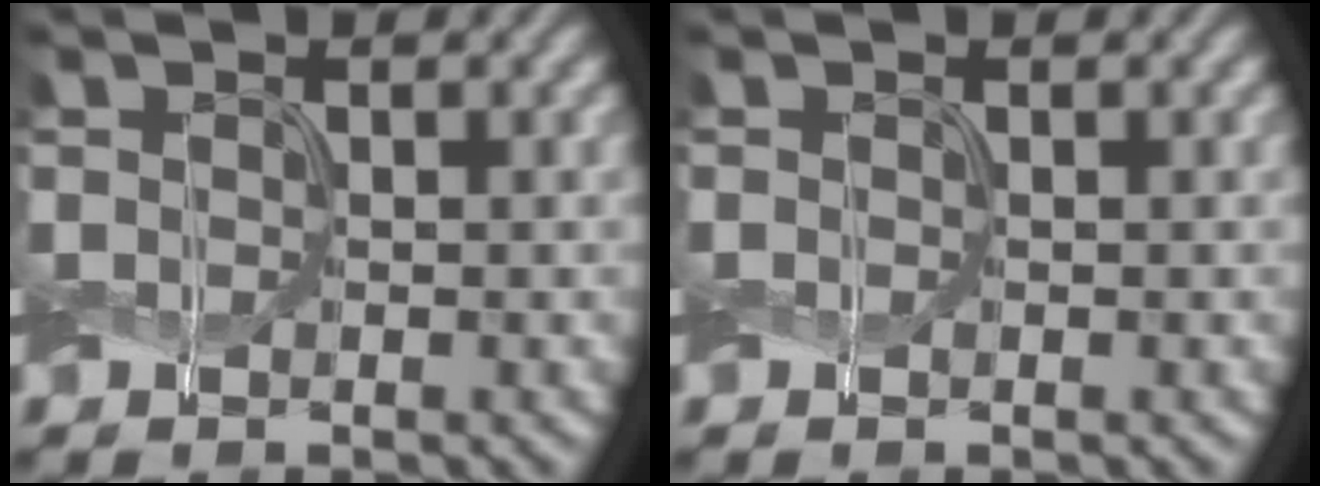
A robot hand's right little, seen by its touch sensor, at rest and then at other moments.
{"total": 0.0}